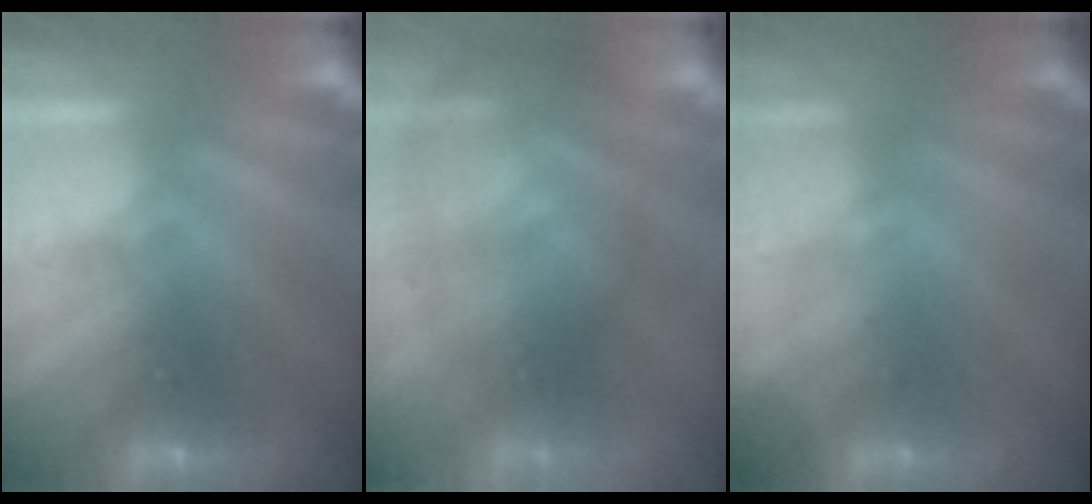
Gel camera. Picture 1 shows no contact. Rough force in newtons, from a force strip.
{"total": 8.7}
{"total": 1.8}